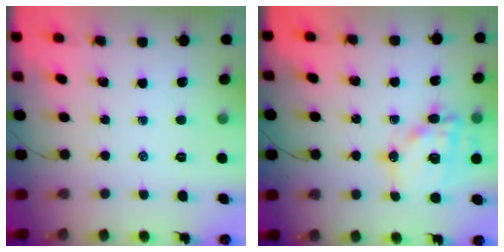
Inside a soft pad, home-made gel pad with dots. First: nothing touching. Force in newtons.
{"total": 15.3, "press": 15.0, "slide": 3.1}